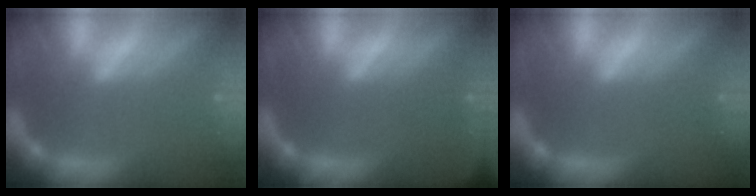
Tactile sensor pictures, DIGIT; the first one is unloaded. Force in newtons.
{"total": 2.9}
{"total": 0.0}